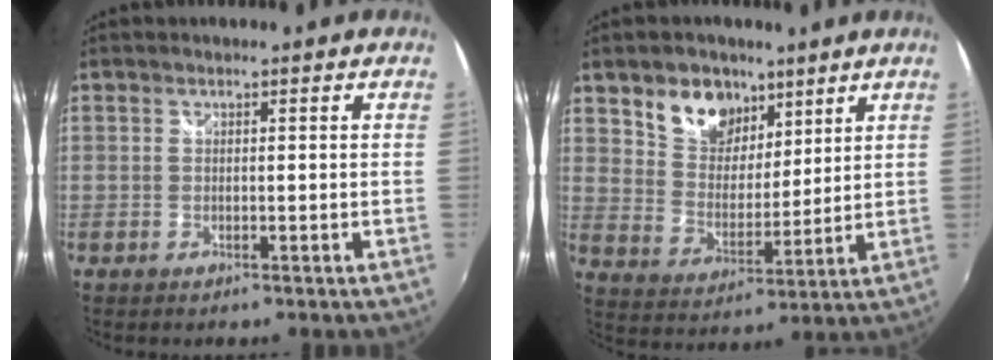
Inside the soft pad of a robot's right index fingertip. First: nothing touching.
{"total": 11.2, "force": [7.0, 7.4, 4.6], "torque": [-0.088, 0.015, 0.133]}